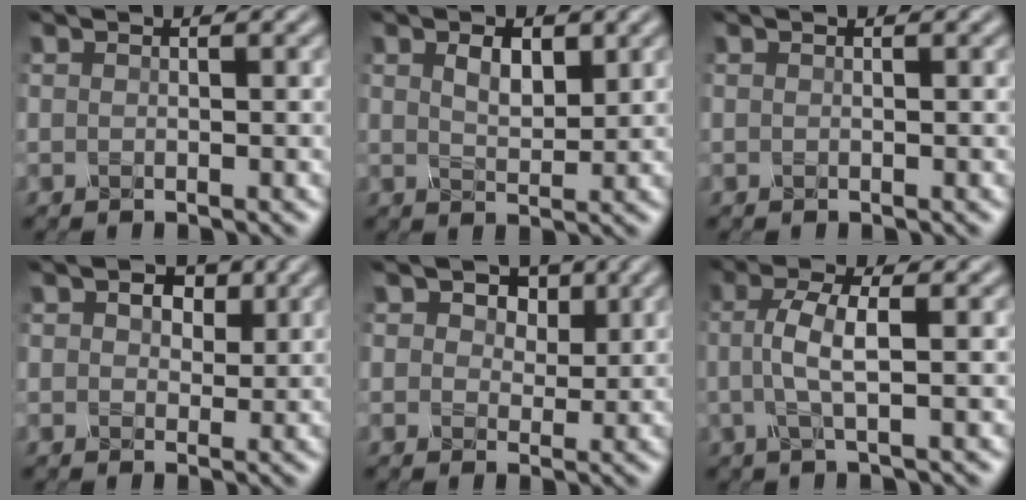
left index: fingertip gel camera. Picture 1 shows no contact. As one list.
[{"total": 2.4, "force": [0.8, 1.3, 1.8], "torque": [-0.036, -0.001, 0.017]}, {"total": 0.0}, {"total": 4.4, "force": [1.9, 3.1, 2.5], "torque": [-0.046, 0.006, 0.012]}, {"total": 4.9, "force": [2.1, 3.5, 2.6], "torque": [-0.059, -0.002, 0.026]}, {"total": 3.2, "force": [-0.5, 0.6, 3.1], "torque": [-0.067, 0.003, -0.012]}]